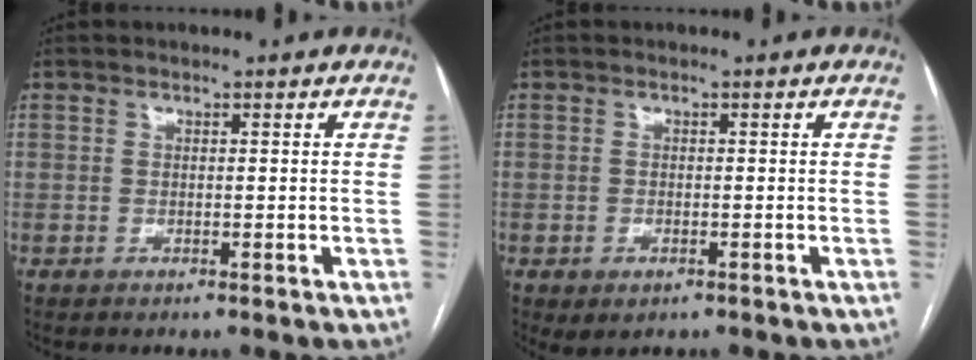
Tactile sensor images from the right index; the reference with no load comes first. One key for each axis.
{"total": 2.3, "fx": -1.0, "fy": 1.4, "fz": 1.6, "tx": -0.027, "ty": -0.002, "tz": -0.002}